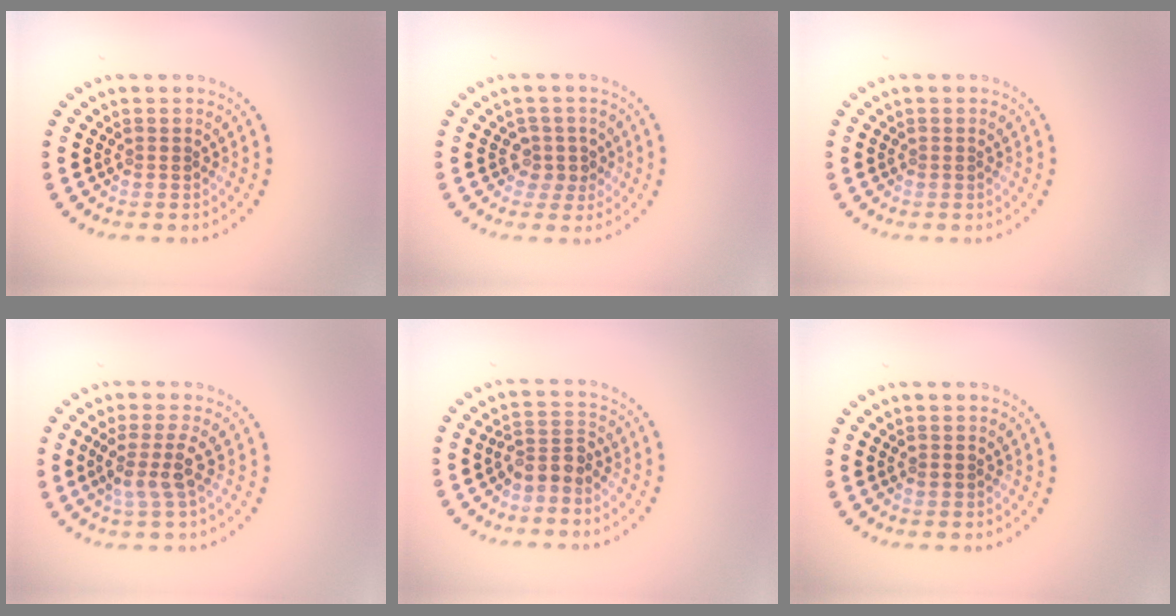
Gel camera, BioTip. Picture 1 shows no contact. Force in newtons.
{"total": 1.8, "press": 1.4, "slide": 1.2}
{"total": 0.0}
{"total": 2.7, "press": 2.1, "slide": 1.7}
{"total": 2.3, "press": 1.9, "slide": 1.3}
{"total": 0.9, "press": 0.9, "slide": 0.1}